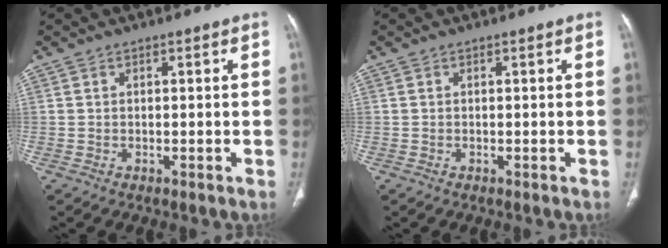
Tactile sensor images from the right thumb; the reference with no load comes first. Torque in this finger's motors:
{"motor_torque": [-0.11, -0.18, 0.37, 0.15, 0.00]}